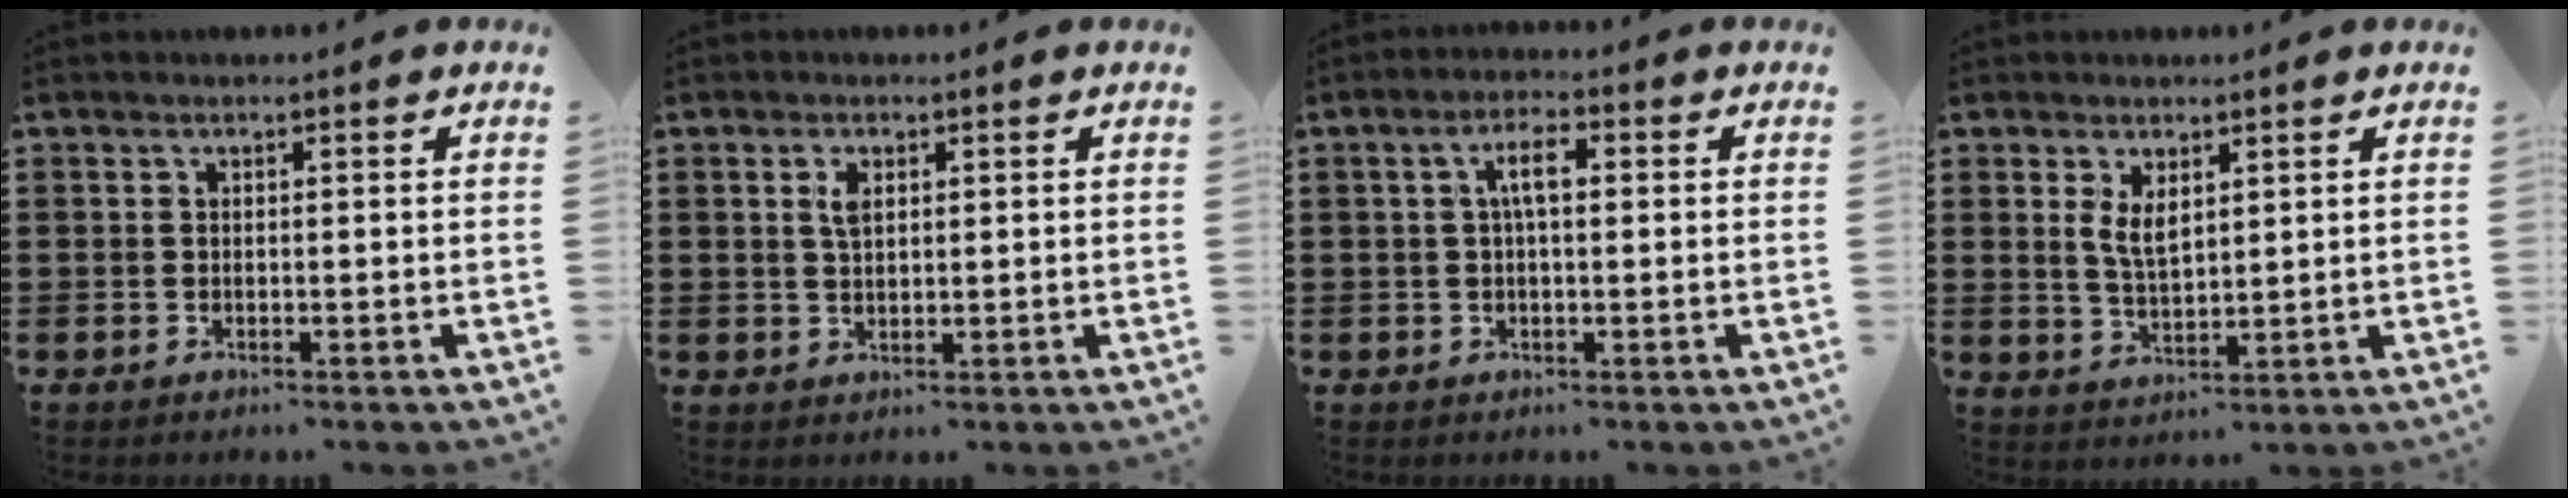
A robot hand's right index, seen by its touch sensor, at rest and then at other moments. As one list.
[{"total": 2.5, "force": [1.0, 1.2, 2.0], "torque": [-0.044, 0.004, 0.017]}, {"total": 3.8, "force": [0.5, 1.3, 3.5], "torque": [-0.069, 0.009, 0.005]}, {"total": 3.7, "force": [1.7, 1.7, 2.8], "torque": [-0.051, 0.001, 0.029]}]